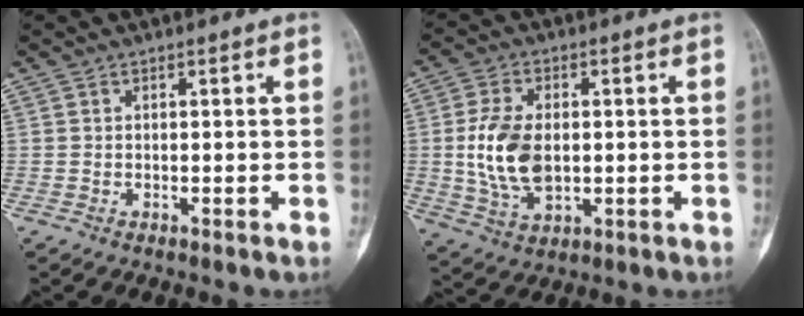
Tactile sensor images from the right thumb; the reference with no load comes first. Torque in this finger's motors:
{"motor_torque": [1.36, 1.39, 0.62, -0.50, 0.14]}